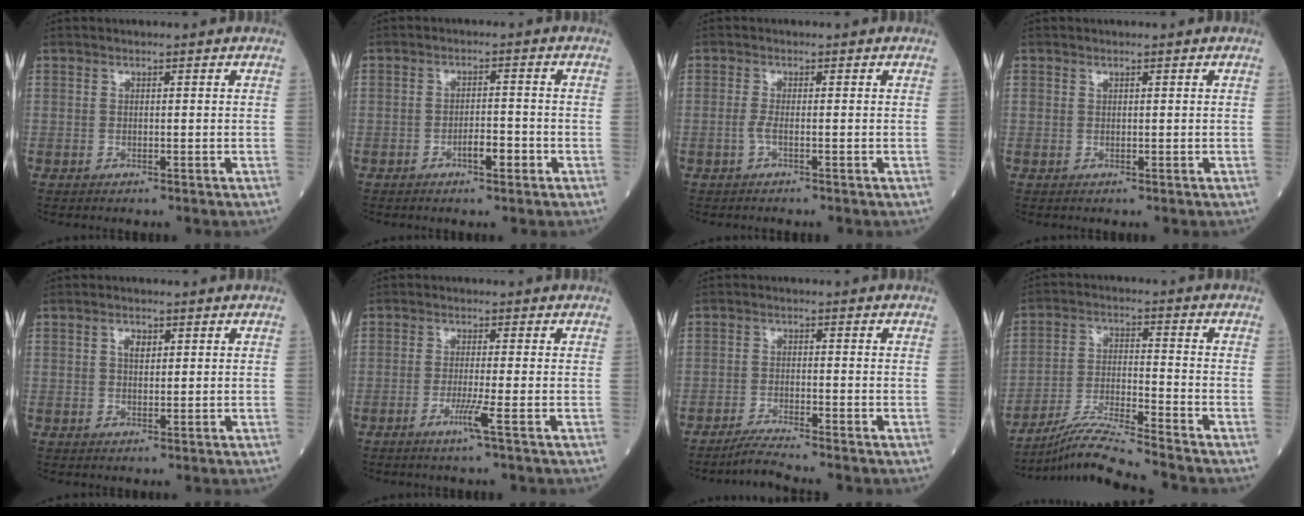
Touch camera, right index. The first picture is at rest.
{"total": 3.1, "force": [-1.6, 0.9, 2.6], "torque": [-0.040, 0.004, -0.026]}
{"total": 1.2, "force": [-0.5, -0.1, 1.0], "torque": [-0.024, -0.001, -0.014]}
{"total": 0.5, "force": [0.3, 0.3, 0.2], "torque": [-0.002, 0.006, 0.006]}
{"total": 2.0, "force": [0.8, 1.1, 1.5], "torque": [-0.026, 0.002, 0.013]}
{"total": 3.1, "force": [-1.5, -0.9, 2.6], "torque": [-0.055, -0.008, -0.033]}
{"total": 3.4, "force": [-3.1, -1.2, 0.8], "torque": [-0.025, -0.018, -0.062]}
{"total": 9.4, "force": [-8.5, -2.2, 3.3], "torque": [-0.065, -0.017, -0.160]}